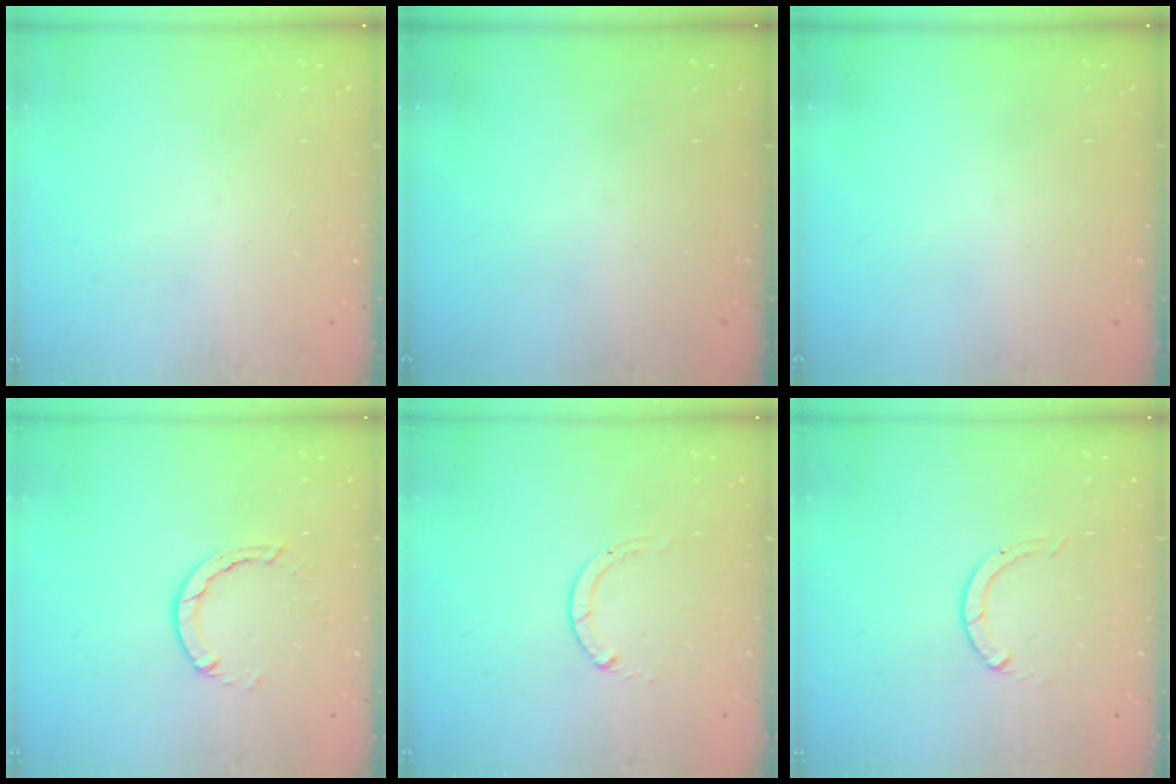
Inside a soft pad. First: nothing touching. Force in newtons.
{"total": 0.0}
{"total": 0.0}
{"total": 3.2, "press": 3.1, "slide": 0.4}
{"total": 0.0}
{"total": 0.0}